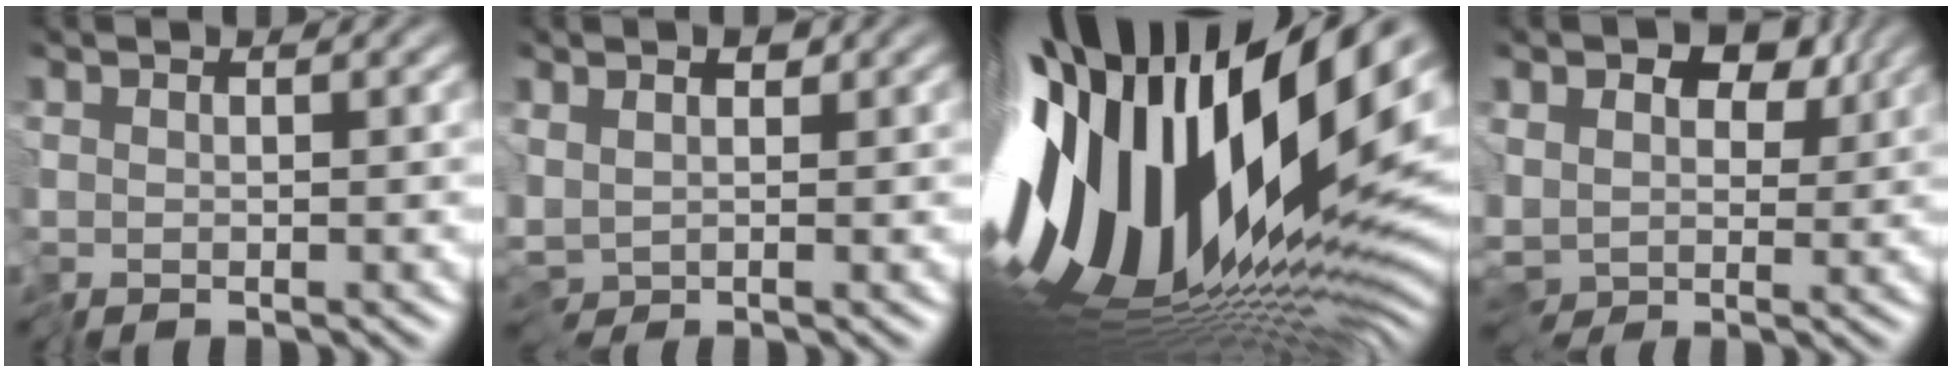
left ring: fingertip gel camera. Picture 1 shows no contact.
{"total": 3.1, "force": [0.3, 2.1, 2.2], "torque": [-0.042, -0.004, 0.005]}
{"total": 19.1, "force": [0.5, 7.8, 17.4], "torque": [-0.331, -0.039, -0.003]}
{"total": 9.7, "force": [2.8, 7.0, 6.1], "torque": [-0.113, 0.006, 0.046]}